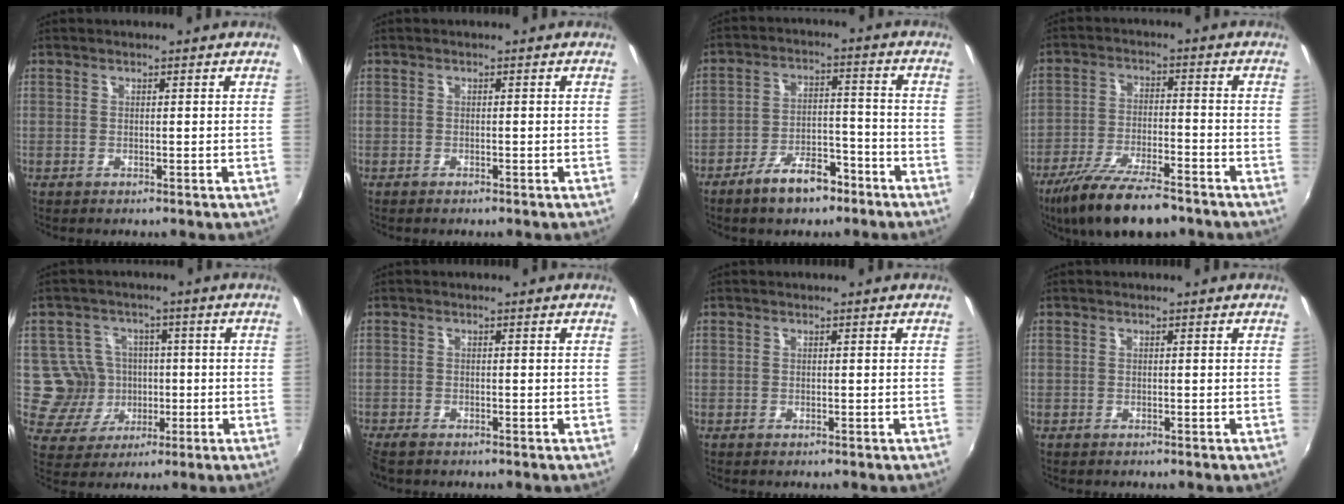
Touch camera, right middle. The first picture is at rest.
{"total": 0.8, "force": [-0.4, -0.7, -0.1], "torque": [0.003, -0.005, -0.010]}
{"total": 8.6, "force": [-6.5, 2.9, 4.8], "torque": [-0.088, 0.013, -0.100]}
{"total": 14.3, "force": [-11.3, 2.9, 8.3], "torque": [-0.173, -0.035, -0.196]}
{"total": 7.4, "force": [-0.6, 7.3, 1.0], "torque": [-0.039, 0.012, -0.004]}
{"total": 2.9, "force": [-2.5, 0.9, 1.2], "torque": [-0.032, -0.015, -0.049]}
{"total": 0.0}
{"total": 0.9, "force": [-0.1, -0.8, -0.2], "torque": [0.008, -0.007, -0.005]}